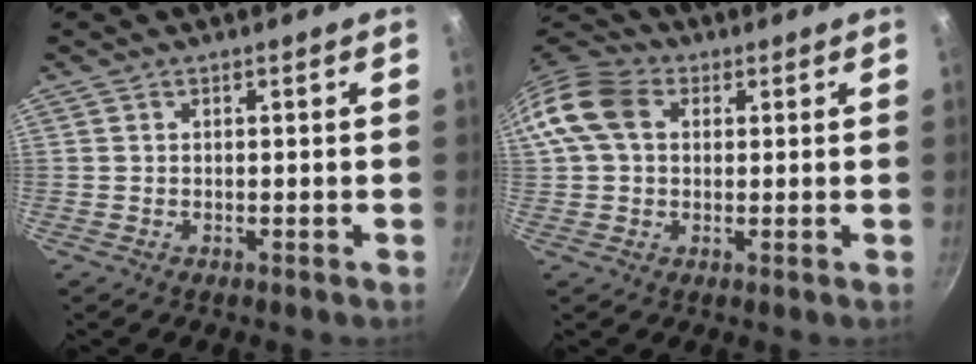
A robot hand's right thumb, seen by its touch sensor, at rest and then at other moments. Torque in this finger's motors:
{"motor_torque": [-0.88, 1.10, 0.30, -0.28, 0.08]}